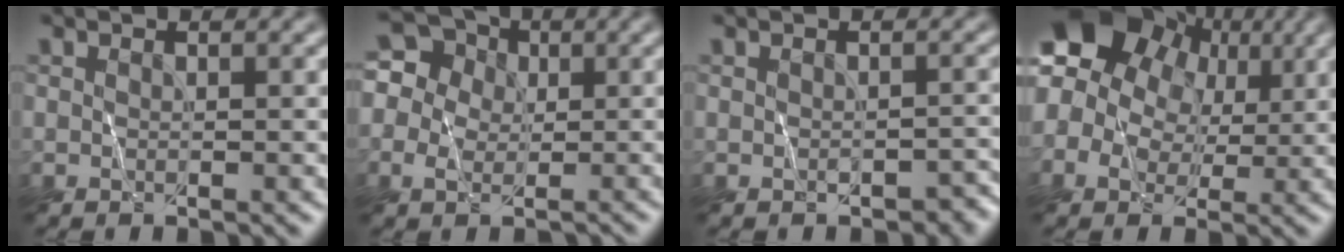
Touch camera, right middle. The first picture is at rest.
{"total": 6.8, "force": [1.2, 6.1, 2.6], "torque": [-0.045, 0.041, -0.009]}
{"total": 1.4, "force": [-0.8, 0.9, 0.7], "torque": [-0.010, -0.005, -0.008]}
{"total": 12.1, "force": [5.3, 8.6, 6.6], "torque": [-0.112, 0.050, 0.060]}